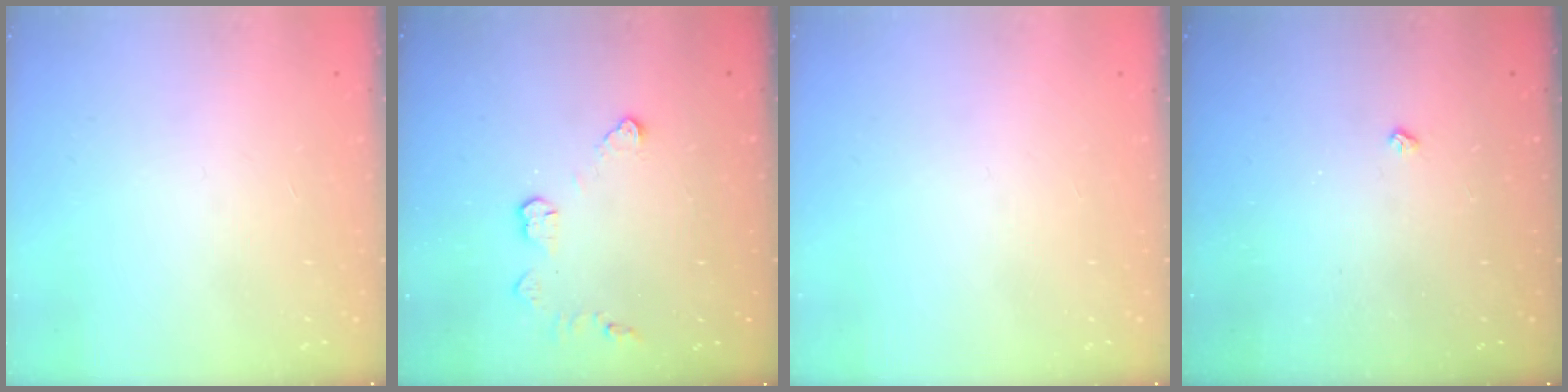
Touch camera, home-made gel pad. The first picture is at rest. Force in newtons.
{"total": 5.1, "press": 5.1, "slide": 0.5}
{"total": 0.0}
{"total": 2.2, "press": 2.1, "slide": 0.4}